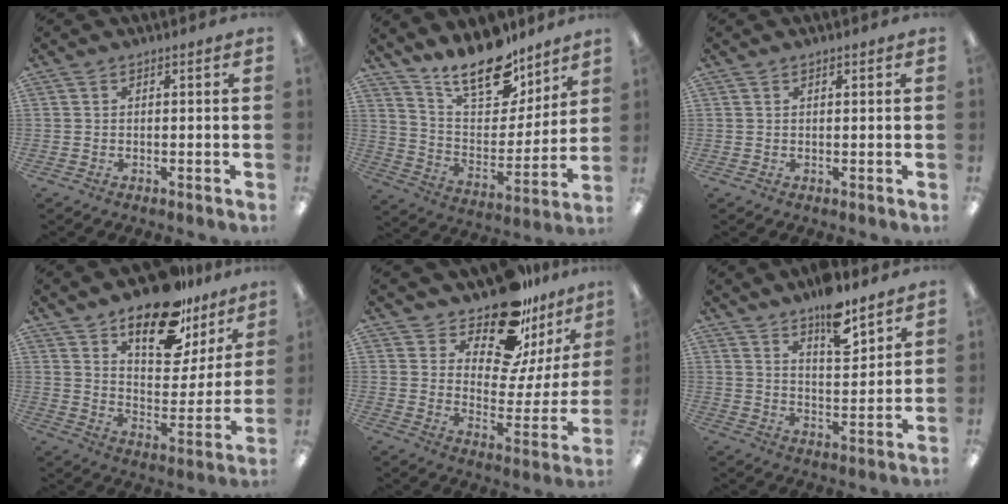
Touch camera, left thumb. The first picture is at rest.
{"total": 18.4, "force": [14.4, 8.1, 8.0], "torque": [-0.142, -0.098, 0.257]}
{"total": 0.9, "force": [0.5, 0.4, 0.7], "torque": [-0.013, 0.003, 0.008]}
{"total": 18.5, "force": [13.7, 8.1, 9.5], "torque": [-0.142, -0.087, 0.234]}
{"total": 17.5, "force": [14.5, 6.0, 7.8], "torque": [-0.130, -0.114, 0.251]}
{"total": 10.4, "force": [8.1, 3.5, 5.5], "torque": [-0.074, -0.052, 0.138]}